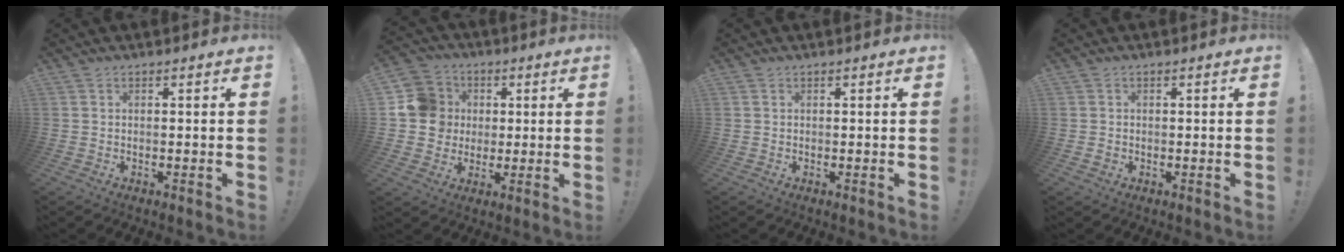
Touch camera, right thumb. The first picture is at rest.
{"total": 12.8, "force": [1.5, 12.0, 4.1], "torque": [-0.060, 0.008, 0.034]}
{"total": 0.0}
{"total": 0.9, "force": [-0.1, 0.8, 0.4], "torque": [0.002, -0.001, -0.004]}